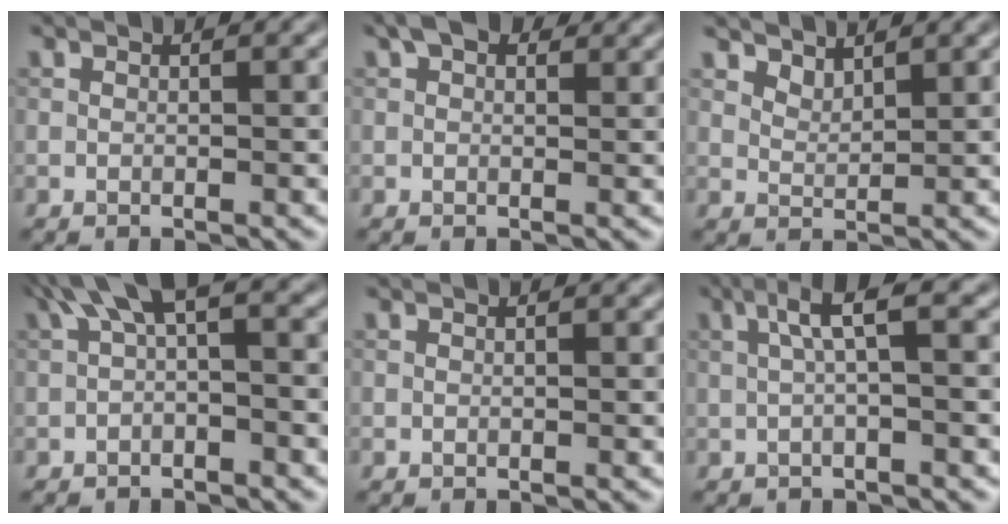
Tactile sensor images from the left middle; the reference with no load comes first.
{"total": 3.2, "force": [2.0, 1.7, 1.9], "torque": [-0.032, 0.007, 0.027]}
{"total": 2.0, "force": [1.9, 0.6, 0.6], "torque": [-0.015, -0.008, 0.041]}
{"total": 4.4, "force": [0.8, 1.6, 4.1], "torque": [-0.062, 0.016, 0.002]}
{"total": 0.0}
{"total": 3.2, "force": [0.5, 0.4, 3.1], "torque": [-0.057, 0.016, 0.005]}